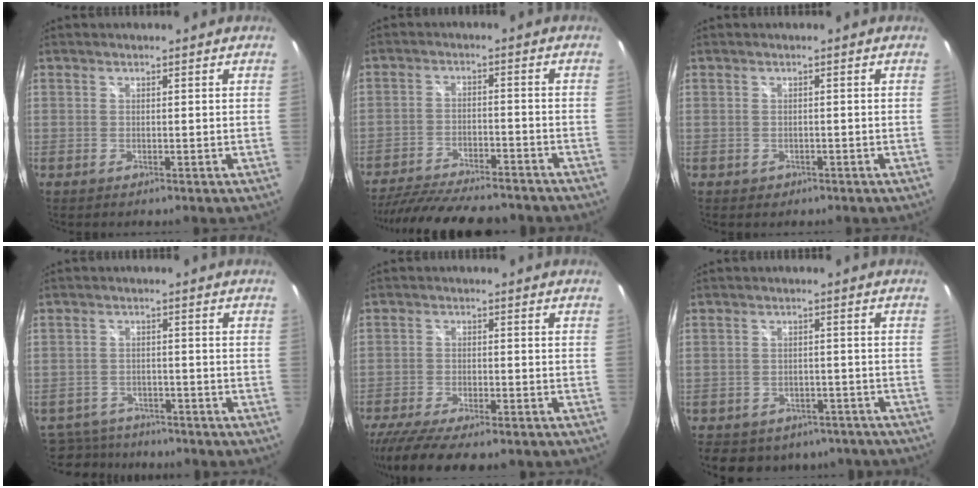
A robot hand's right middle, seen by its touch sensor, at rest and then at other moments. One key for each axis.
{"total": 19.3, "fx": -16.5, "fy": 4.6, "fz": 8.8, "tx": -0.174, "ty": -0.023, "tz": -0.244}
{"total": 1.4, "fx": -0.6, "fy": 1.2, "fz": 0.4, "tx": -0.010, "ty": -0.002, "tz": -0.006}
{"total": 10.9, "fx": -9.3, "fy": 4.9, "fz": 2.8, "tx": -0.085, "ty": 0.003, "tz": -0.143}
{"total": 13.4, "fx": -10.8, "fy": 3.2, "fz": 7.3, "tx": -0.161, "ty": -0.048, "tz": -0.173}
{"total": 13.8, "fx": -10.3, "fy": 7.8, "fz": 5.0, "tx": -0.113, "ty": 0.007, "tz": -0.125}